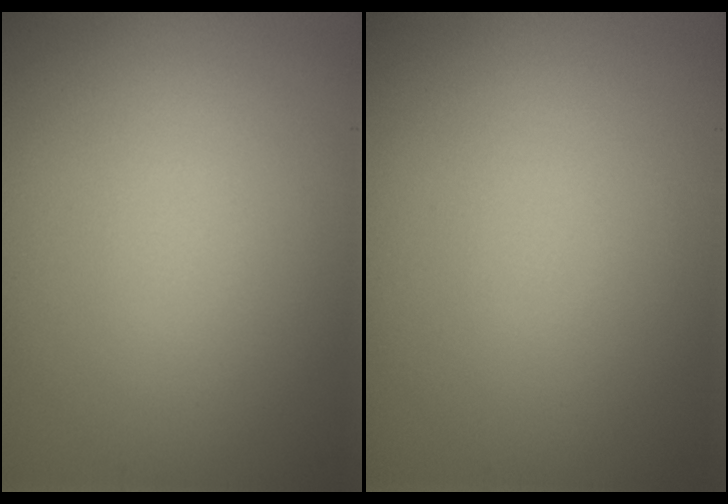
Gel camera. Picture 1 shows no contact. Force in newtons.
{"total": 0.0}